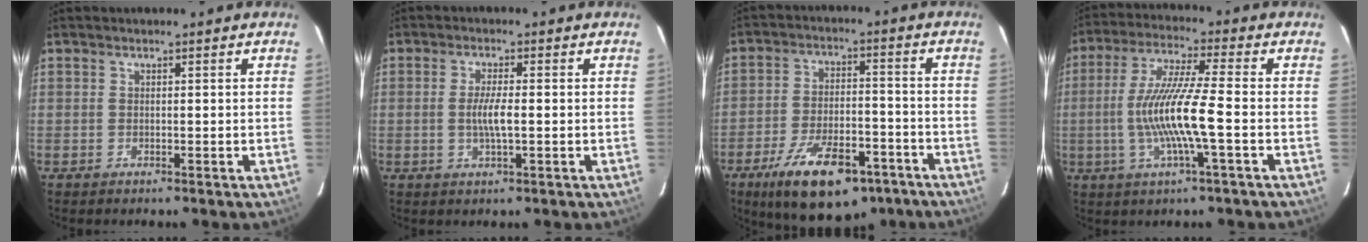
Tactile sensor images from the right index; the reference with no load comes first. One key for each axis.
{"total": 3.9, "fx": -0.5, "fy": 0.5, "fz": 3.8, "tx": -0.072, "ty": -0.003, "tz": -0.007}
{"total": 18.5, "fx": -11.9, "fy": 7.6, "fz": 12.0, "tx": -0.218, "ty": -0.013, "tz": -0.176}
{"total": 12.2, "fx": -2.6, "fy": -0.1, "fz": 11.9, "tx": -0.234, "ty": -0.003, "tz": -0.047}